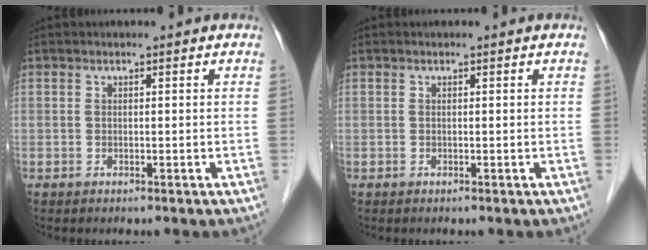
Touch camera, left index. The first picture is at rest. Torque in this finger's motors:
{"motor_torque": [-0.03, 0.02, 0.03, 0.01]}